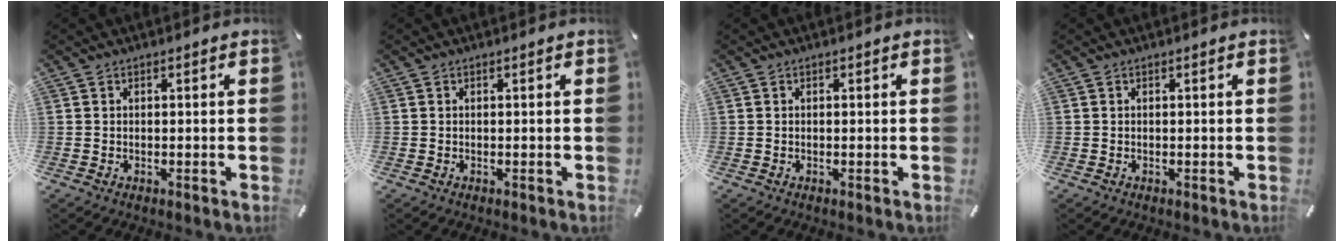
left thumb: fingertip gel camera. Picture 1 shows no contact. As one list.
[{"total": 0.0}, {"total": 0.0}, {"total": 0.0}]